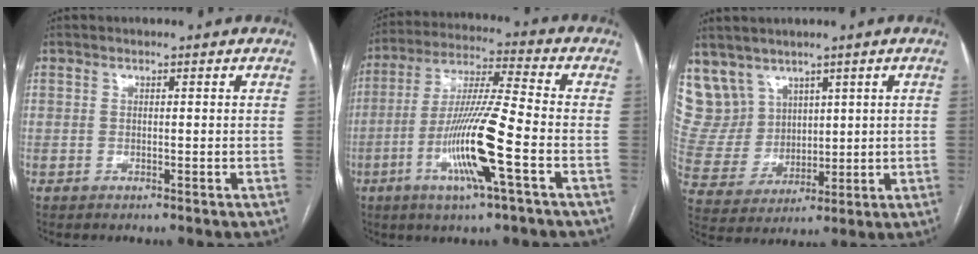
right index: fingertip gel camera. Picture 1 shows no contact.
{"total": 13.9, "force": [-4.8, 0.0, 13.0], "torque": [-0.261, -0.008, -0.094]}
{"total": 9.6, "force": [6.4, 7.1, 1.2], "torque": [-0.047, 0.032, 0.153]}